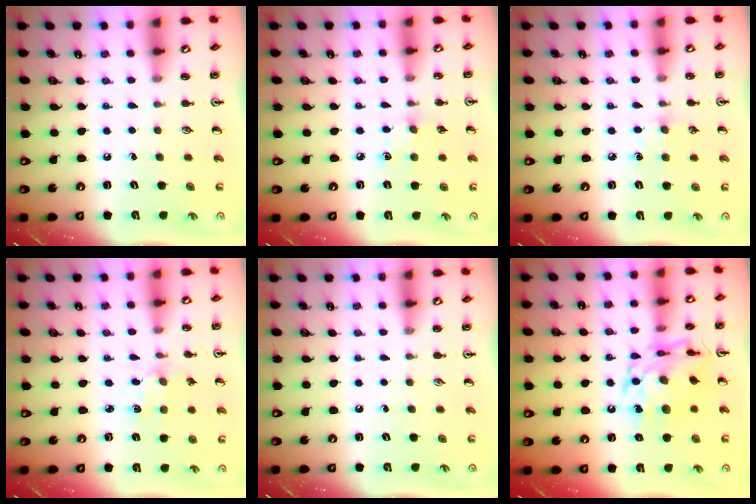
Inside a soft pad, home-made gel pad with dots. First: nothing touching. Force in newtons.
{"total": 7.2, "press": 7.2, "slide": 0.8}
{"total": 6.5, "press": 6.4, "slide": 1.0}
{"total": 1.8, "press": 1.8, "slide": 0.4}
{"total": 0.0}
{"total": 12.9, "press": 12.9, "slide": 1.0}